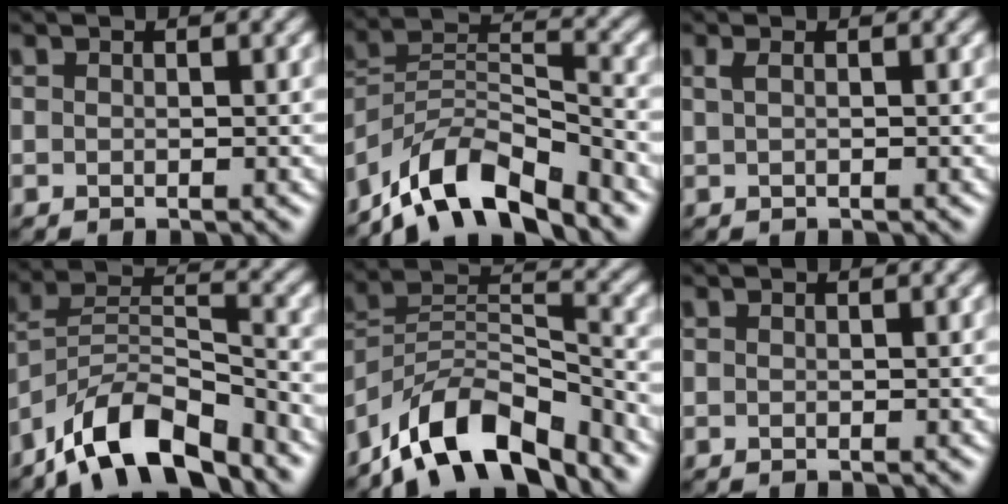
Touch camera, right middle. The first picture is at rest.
{"total": 9.5, "force": [-7.6, 3.2, 4.8], "torque": [-0.073, 0.001, -0.152]}
{"total": 0.9, "force": [0.3, 0.3, 0.8], "torque": [-0.017, 0.002, 0.005]}
{"total": 9.0, "force": [-6.7, 3.1, 5.1], "torque": [-0.083, -0.002, -0.136]}
{"total": 10.5, "force": [-8.0, 3.9, 5.6], "torque": [-0.085, 0.005, -0.161]}
{"total": 0.0}